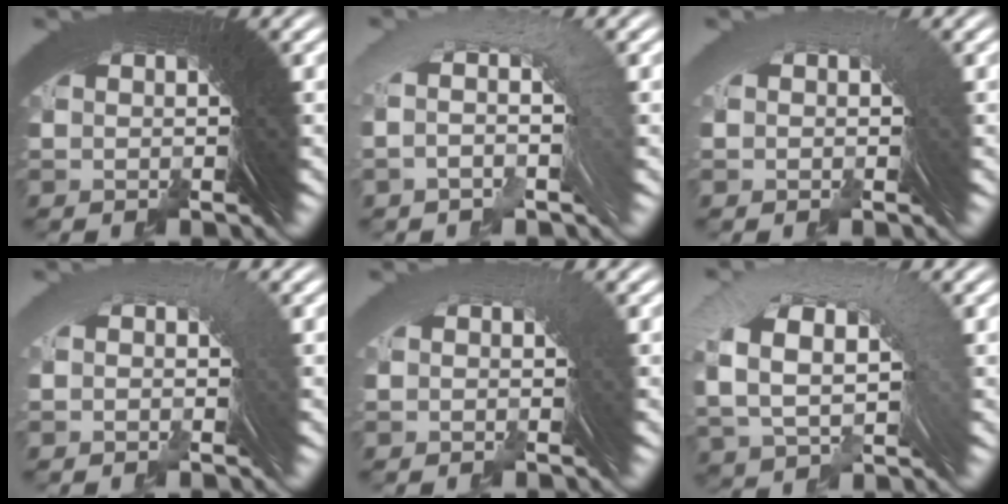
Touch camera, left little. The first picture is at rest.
{"total": 3.5, "force": [-0.1, 1.2, 3.2], "torque": [-0.049, 0.022, -0.009]}
{"total": 1.0, "force": [-0.1, 0.1, 1.0], "torque": [0.006, 0.020, -0.010]}
{"total": 1.3, "force": [-0.3, 0.3, 1.3], "torque": [0.003, 0.021, -0.015]}
{"total": 1.1, "force": [-0.4, 0.1, 1.0], "torque": [0.010, 0.018, -0.016]}
{"total": 7.2, "force": [1.3, 4.5, 5.4], "torque": [-0.092, 0.020, 0.021]}